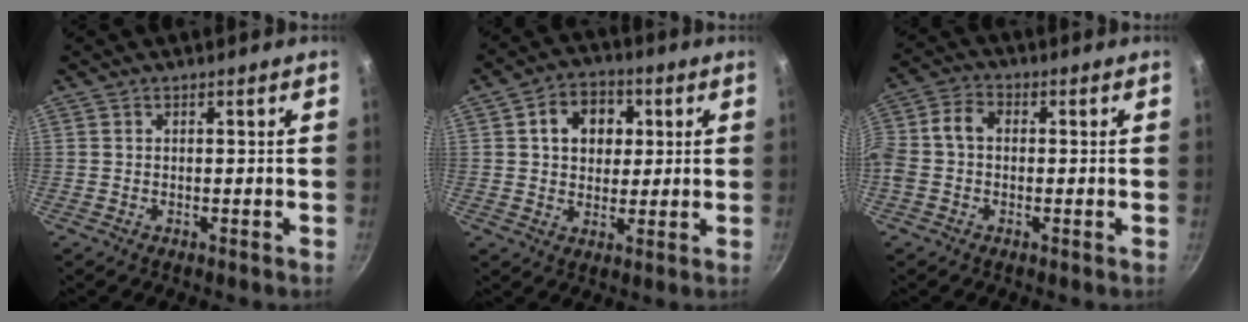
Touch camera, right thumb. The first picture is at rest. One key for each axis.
{"total": 9.6, "fx": 2.5, "fy": 7.5, "fz": 5.5, "tx": -0.055, "ty": 0.006, "tz": 0.031}
{"total": 7.1, "fx": -0.3, "fy": 5.2, "fz": 4.9, "tx": -0.103, "ty": 0.028, "tz": -0.025}